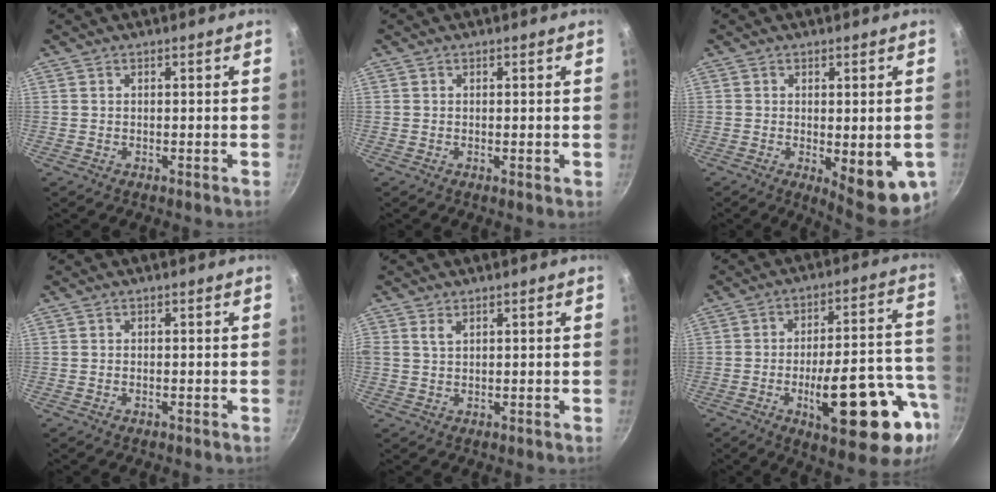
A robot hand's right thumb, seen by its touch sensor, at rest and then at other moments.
{"total": 0.8, "force": [0.0, 0.2, 0.8], "torque": [-0.011, -0.001, -0.002]}
{"total": 10.9, "force": [-2.2, 3.8, 10.0], "torque": [-0.105, -0.013, -0.018]}
{"total": 0.6, "force": [-0.3, 0.3, 0.4], "torque": [-0.008, 0.003, -0.007]}
{"total": 1.7, "force": [0.9, 1.0, 1.1], "torque": [-0.021, -0.003, 0.018]}
{"total": 22.4, "force": [-8.2, 7.9, 19.3], "torque": [-0.235, 0.035, -0.111]}